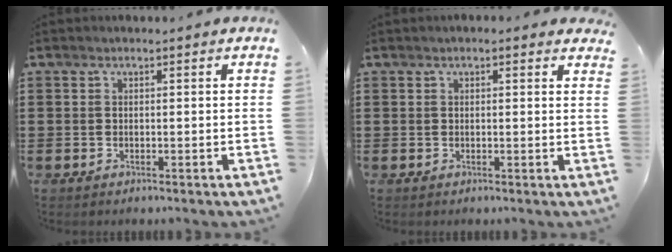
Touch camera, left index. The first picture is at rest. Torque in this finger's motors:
{"motor_torque": [1.31, -0.32, 0.12, 0.00]}